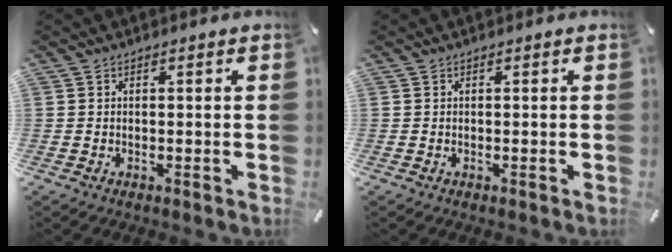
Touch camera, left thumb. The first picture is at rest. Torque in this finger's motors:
{"motor_torque": [0.00, 0.00, 0.00, 0.00, 0.00]}